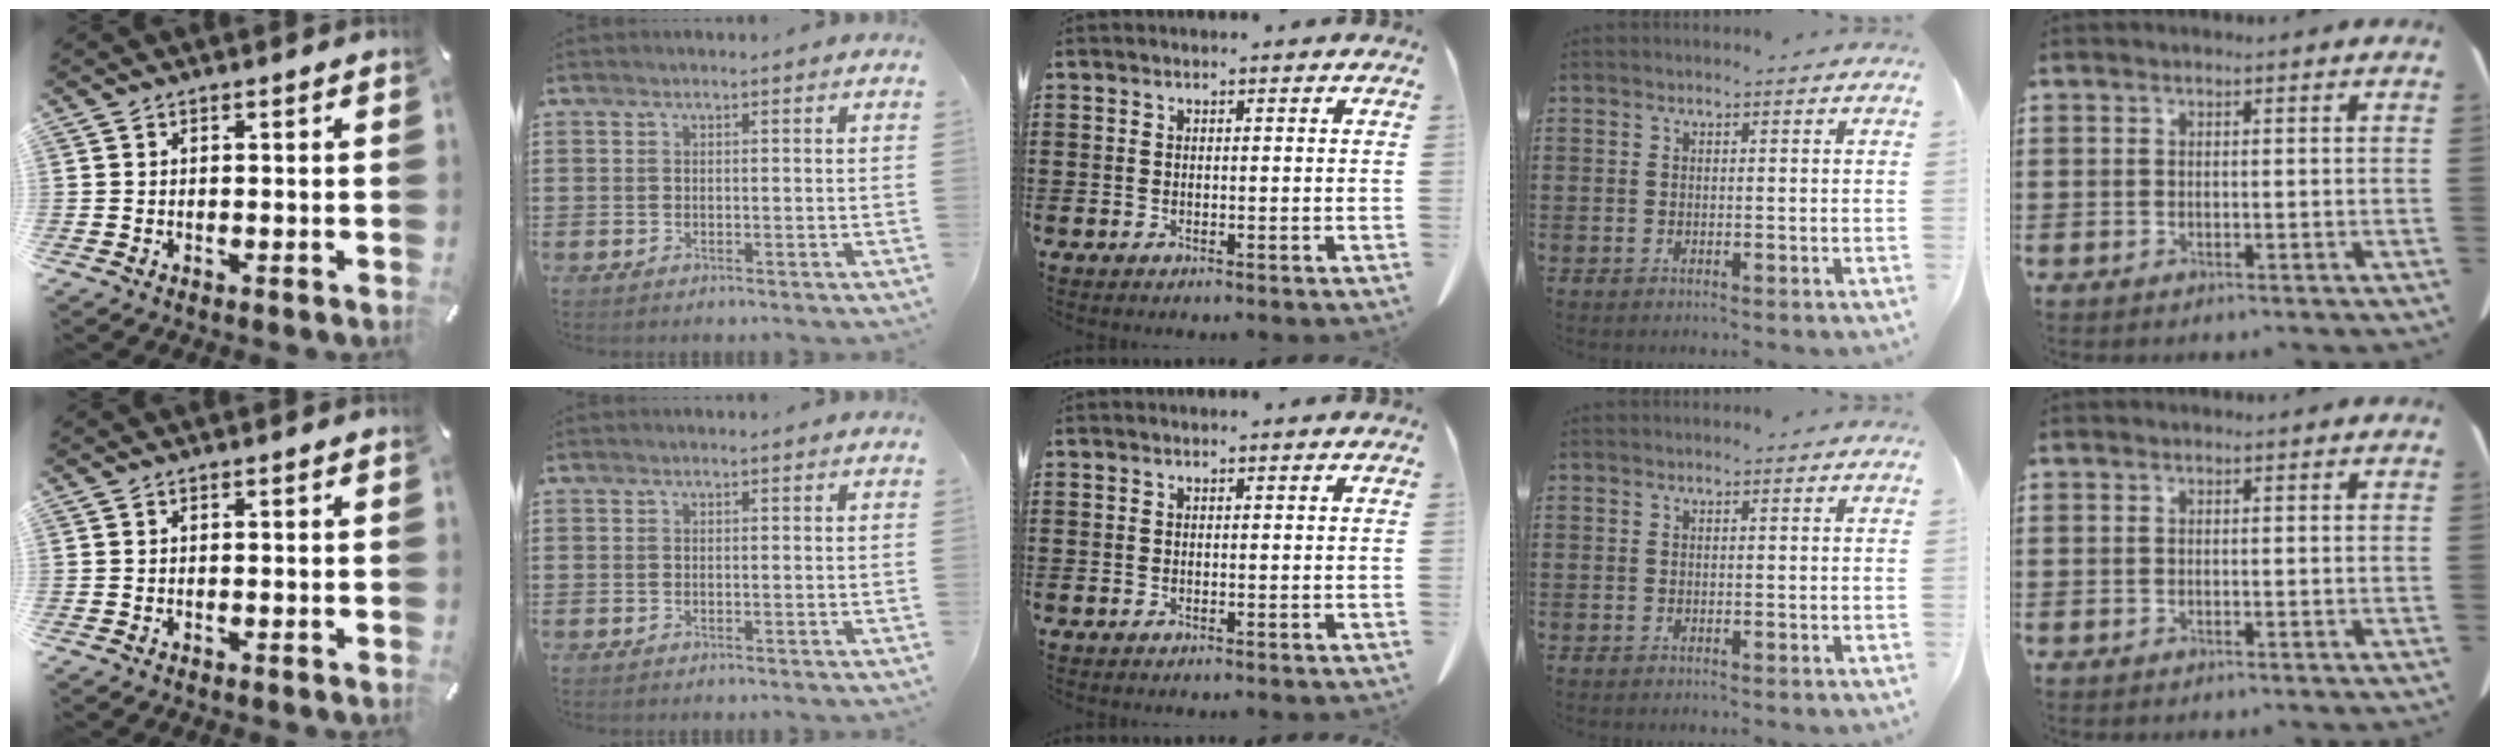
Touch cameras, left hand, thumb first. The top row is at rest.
{}